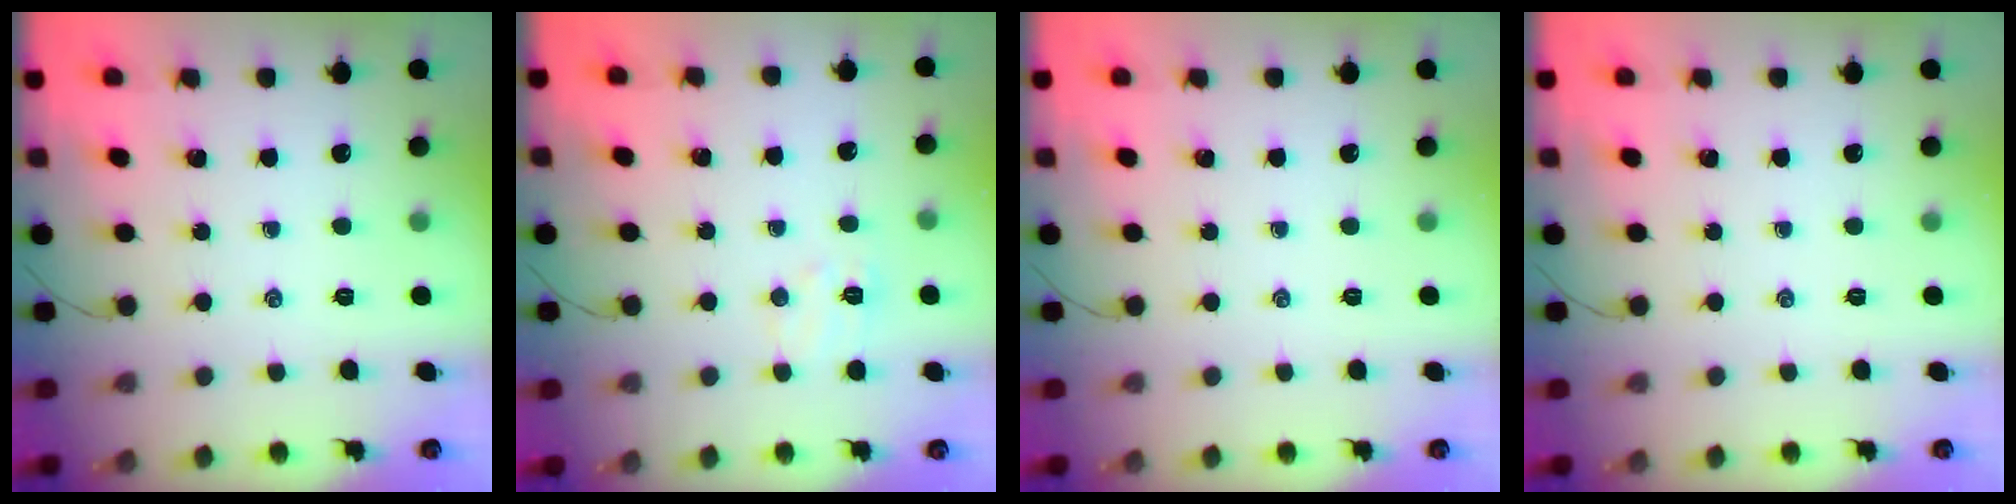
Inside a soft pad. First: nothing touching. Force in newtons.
{"total": 6.0, "press": 5.9, "slide": 1.1}
{"total": 0.0}
{"total": 0.0}